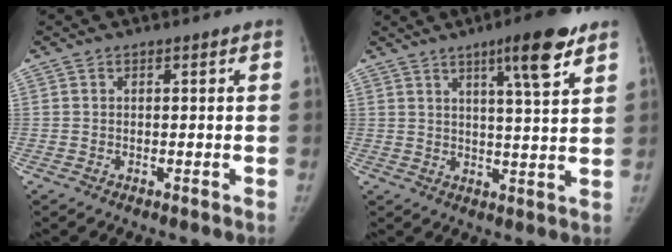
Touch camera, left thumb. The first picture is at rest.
{"total": 10.2, "force": [6.0, 1.2, 8.2], "torque": [-0.115, -0.029, 0.086]}